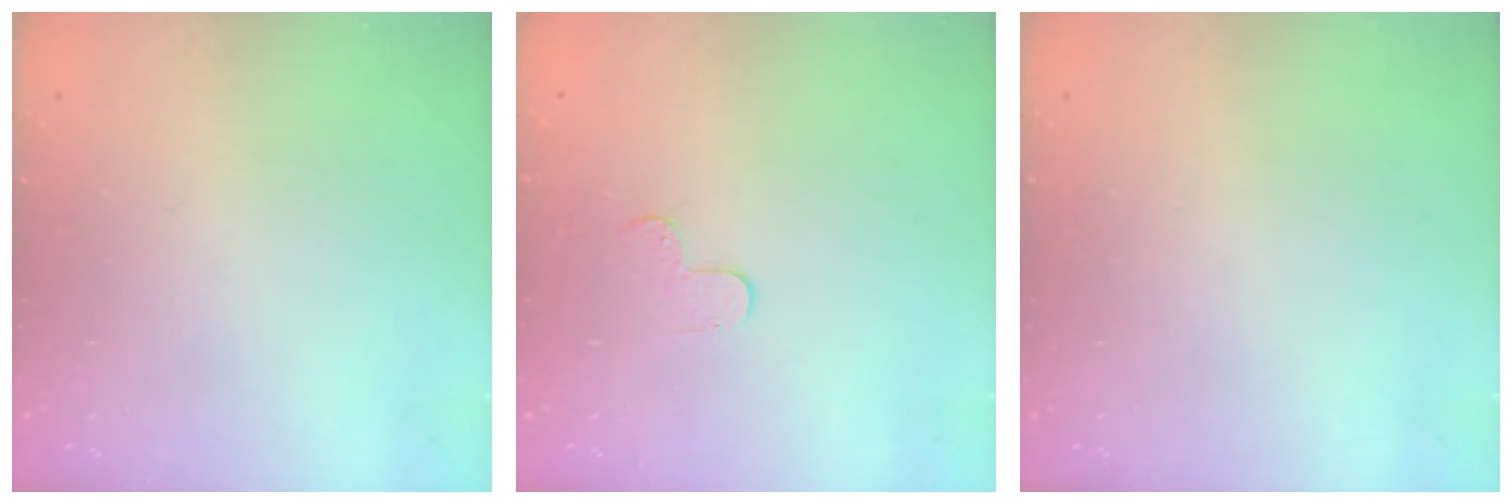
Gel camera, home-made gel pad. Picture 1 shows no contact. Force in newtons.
{"total": 5.1, "press": 5.1, "slide": 0.5}
{"total": 0.0}